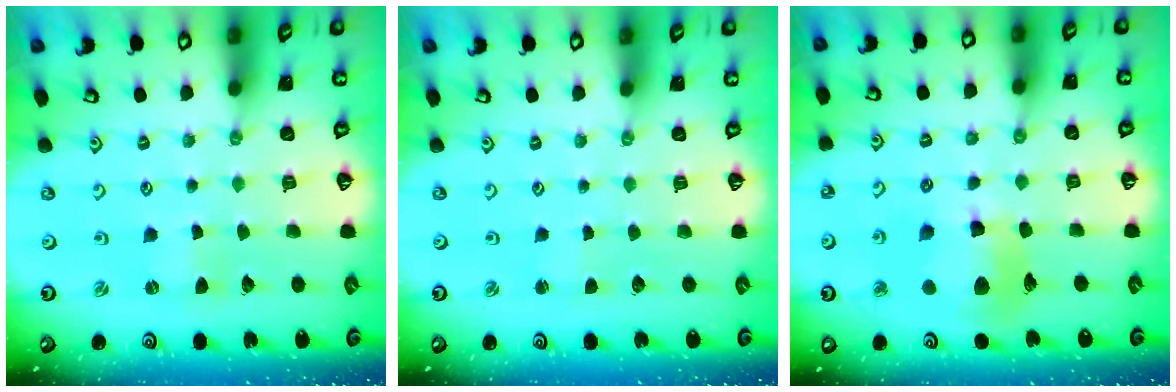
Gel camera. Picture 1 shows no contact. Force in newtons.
{"total": 0.6, "press": 0.6, "slide": 0.0}
{"total": 13.6, "press": 13.6, "slide": 1.4}